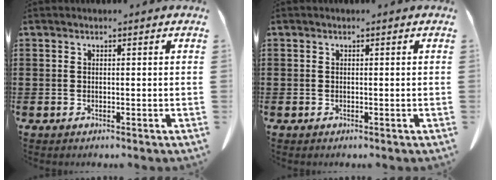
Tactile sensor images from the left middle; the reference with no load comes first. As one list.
[{"total": 0.0}]